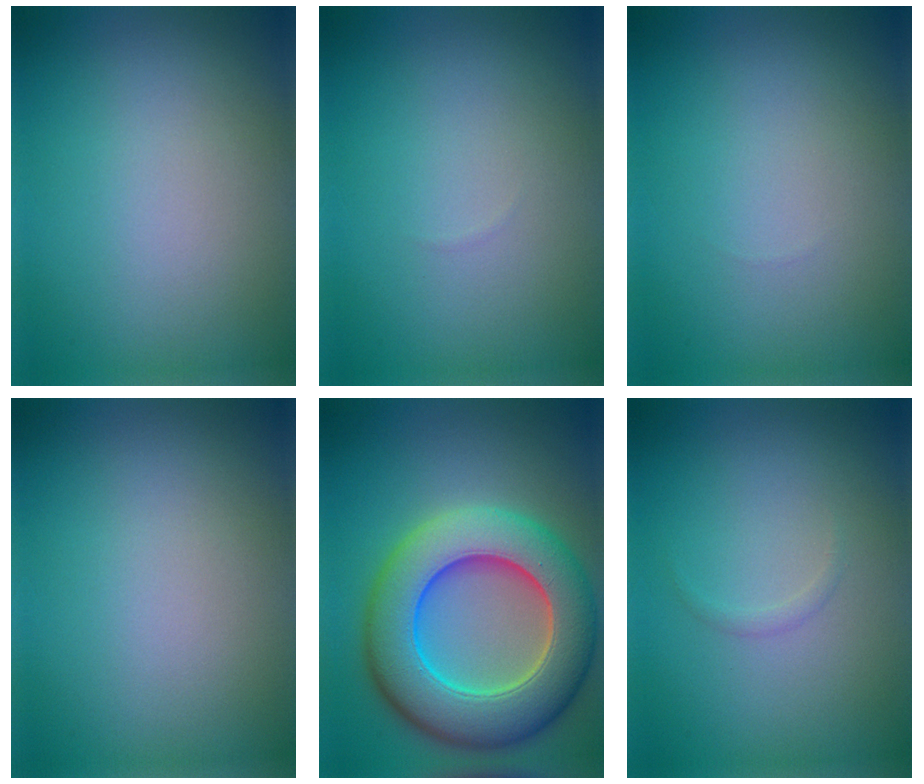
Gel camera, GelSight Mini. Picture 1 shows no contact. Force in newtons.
{"total": 0.0}
{"total": 0.0}
{"total": 0.0}
{"total": 11.4, "press": 11.4, "slide": 0.6}
{"total": 0.5, "press": 0.5, "slide": 0.0}